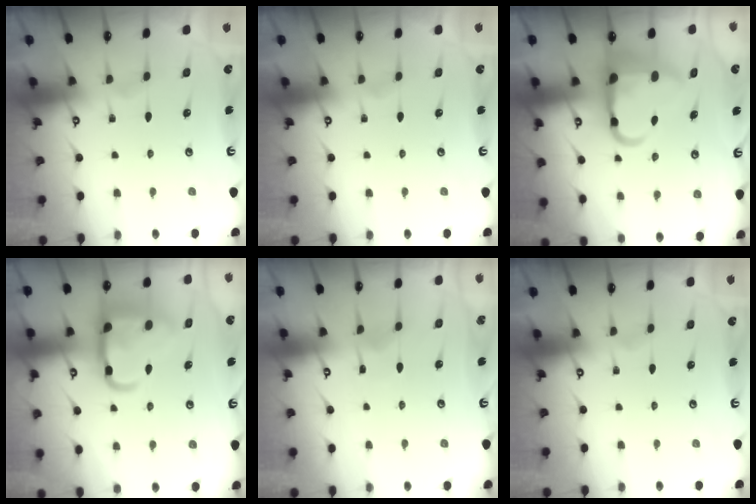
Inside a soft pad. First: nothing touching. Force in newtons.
{"total": 0.0}
{"total": 10.9, "press": 10.7, "slide": 2.0}
{"total": 18.3, "press": 18.2, "slide": 1.7}
{"total": 3.7, "press": 3.6, "slide": 0.4}
{"total": 0.0}